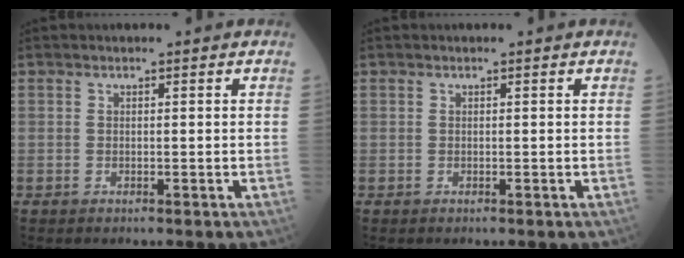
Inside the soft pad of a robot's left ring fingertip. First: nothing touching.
{"total": 0.0}